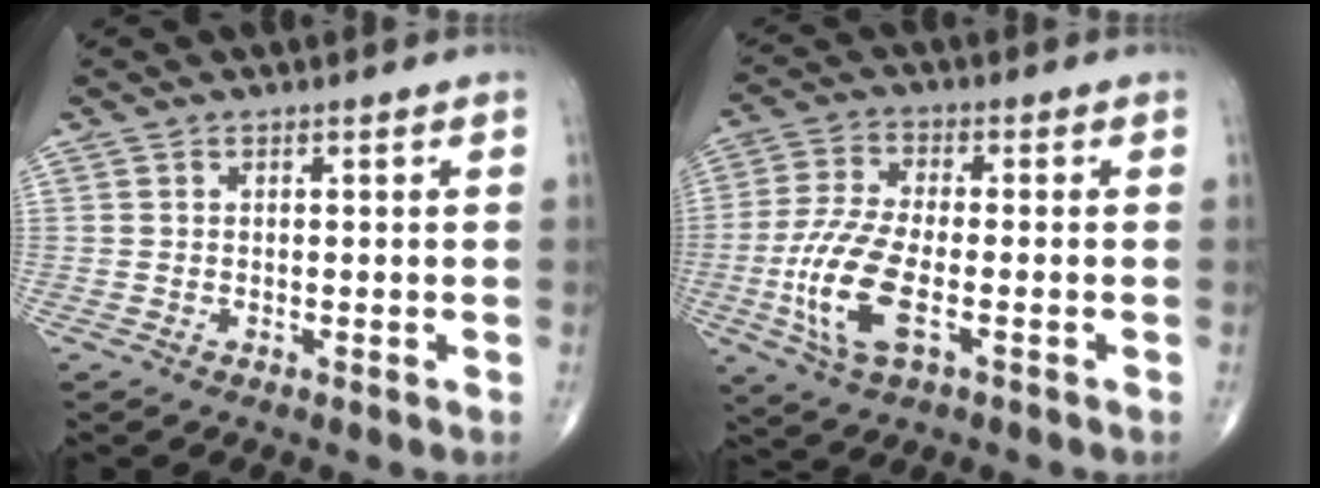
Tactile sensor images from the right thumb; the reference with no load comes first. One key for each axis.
{"total": 12.2, "fx": -3.3, "fy": 4.8, "fz": 10.7, "tx": -0.241, "ty": 0.006, "tz": -0.062}